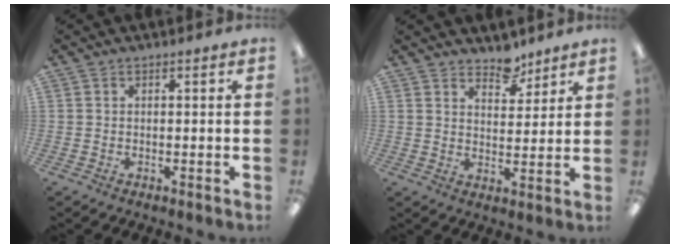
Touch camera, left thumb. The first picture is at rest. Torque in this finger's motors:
{"motor_torque": [0.00, 0.01, -0.62, -0.13, 0.04]}